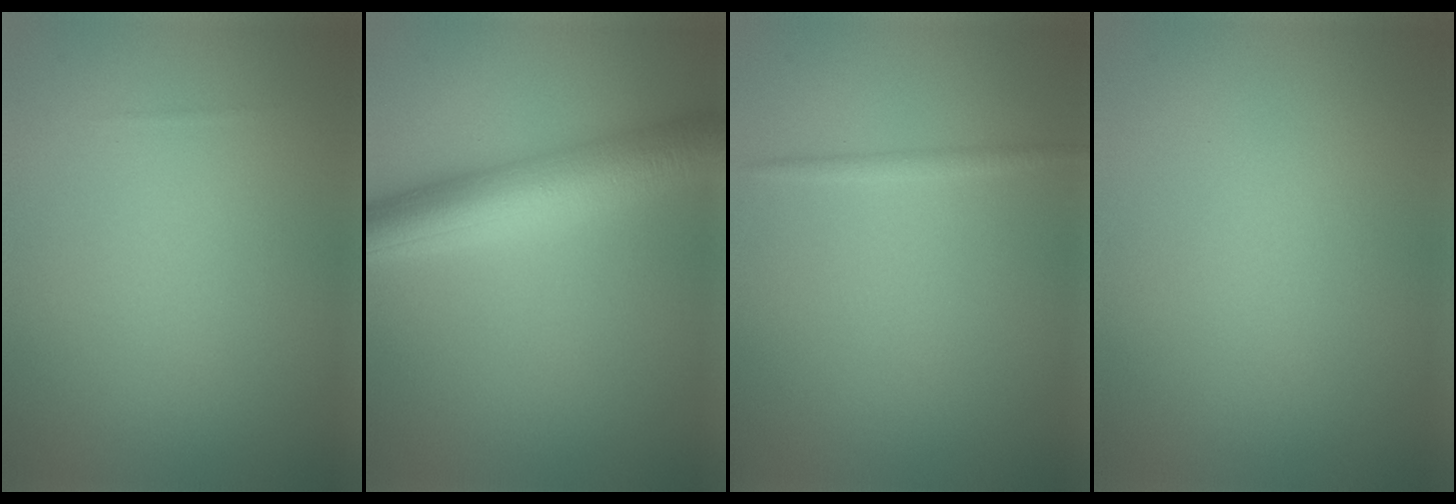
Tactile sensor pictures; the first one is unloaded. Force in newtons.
{"total": 6.6, "press": 6.6, "slide": 0.1}
{"total": 0.8, "press": 0.8, "slide": 0.1}
{"total": 0.0}